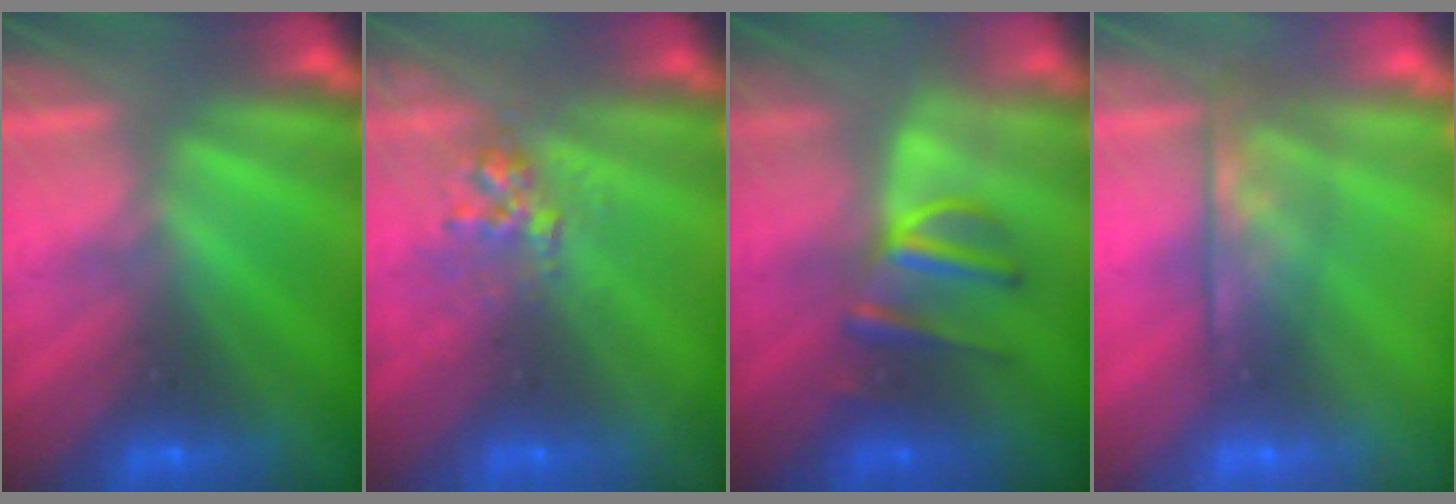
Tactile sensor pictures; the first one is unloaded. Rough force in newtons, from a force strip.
{"total": 2.7}
{"total": 2.9}
{"total": 4.4}